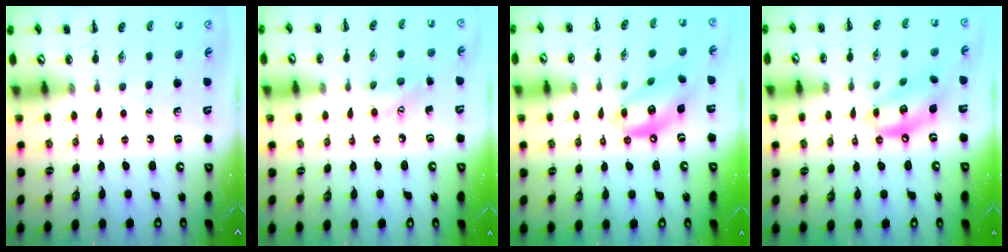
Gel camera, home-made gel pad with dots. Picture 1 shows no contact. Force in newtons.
{"total": 6.6, "press": 6.5, "slide": 1.2}
{"total": 14.0, "press": 13.7, "slide": 3.0}
{"total": 12.5, "press": 12.3, "slide": 2.2}